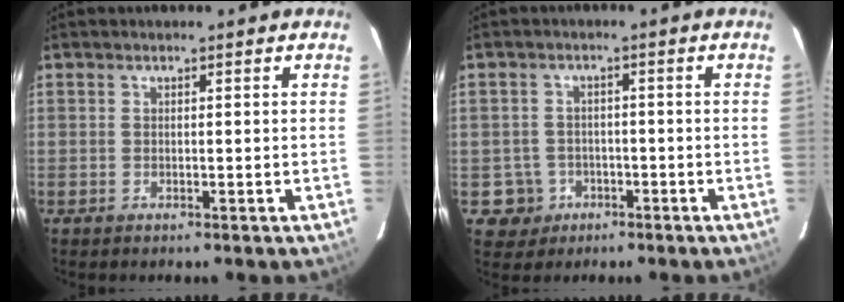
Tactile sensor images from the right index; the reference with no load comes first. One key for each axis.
{"total": 5.1, "fx": -1.8, "fy": 4.8, "fz": 0.2, "tx": -0.014, "ty": 0.022, "tz": -0.022}